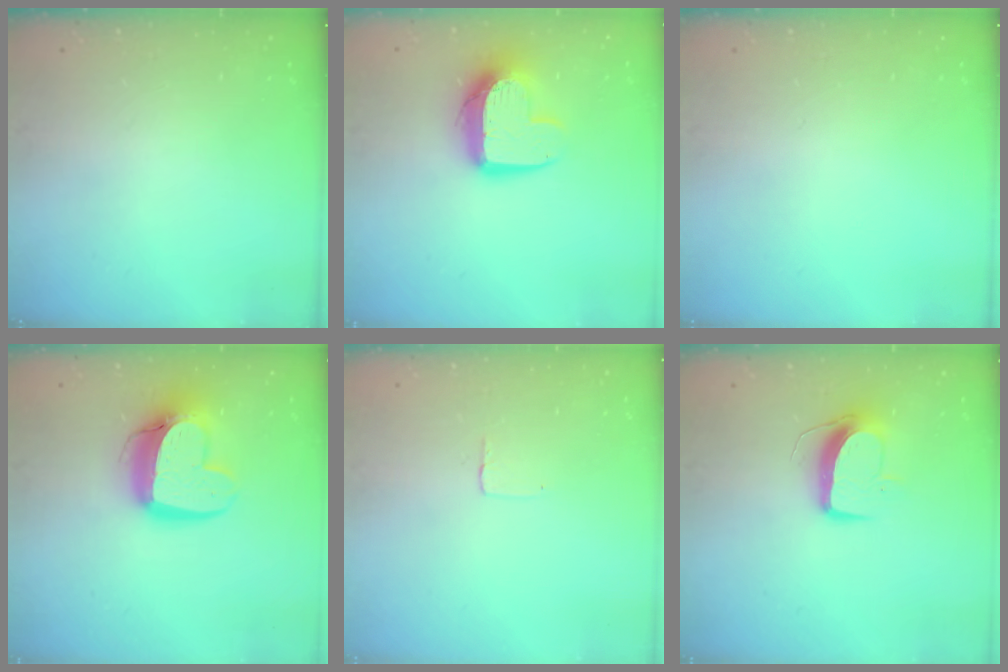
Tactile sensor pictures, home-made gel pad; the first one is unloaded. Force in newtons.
{"total": 11.9, "press": 11.8, "slide": 0.9}
{"total": 0.0}
{"total": 15.5, "press": 15.5, "slide": 1.2}
{"total": 2.5, "press": 2.5, "slide": 0.1}
{"total": 9.8, "press": 9.7, "slide": 1.0}